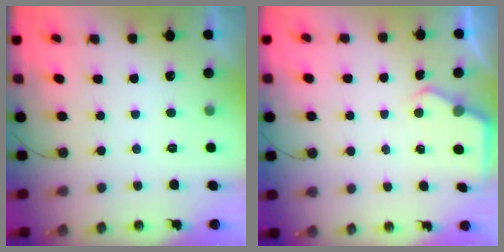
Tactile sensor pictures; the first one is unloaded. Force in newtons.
{"total": 2.6, "press": 2.5, "slide": 0.4}